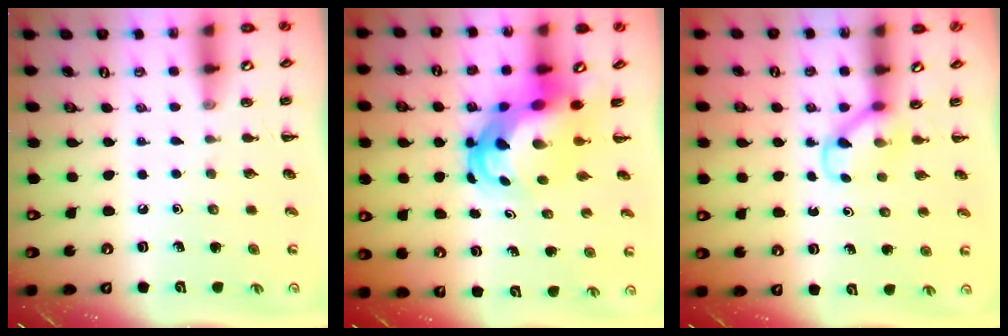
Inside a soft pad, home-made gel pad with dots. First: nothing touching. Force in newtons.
{"total": 7.4, "press": 7.1, "slide": 2.2}
{"total": 3.4, "press": 3.1, "slide": 1.4}